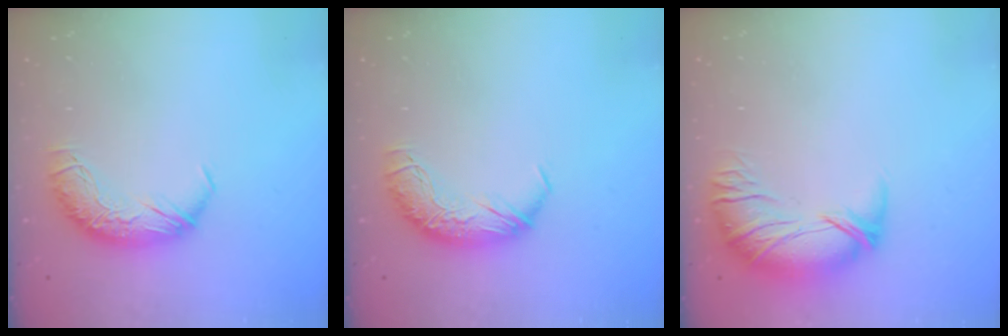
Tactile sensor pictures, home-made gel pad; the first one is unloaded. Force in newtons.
{"total": 0.0}
{"total": 2.8, "press": 1.7, "slide": 2.3}